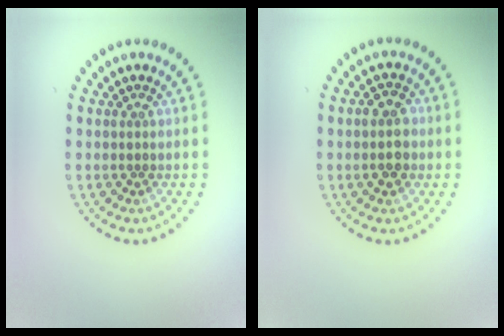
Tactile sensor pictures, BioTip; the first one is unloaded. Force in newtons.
{"total": 2.3, "press": 2.3, "slide": 0.0}